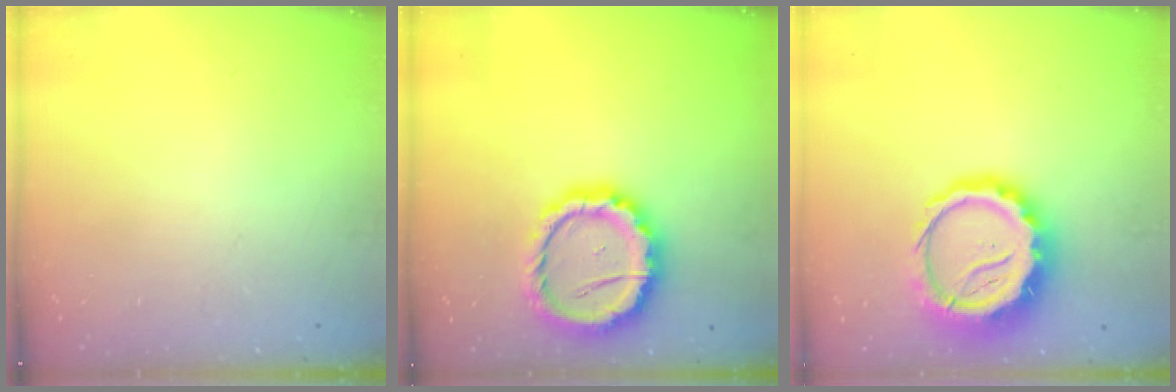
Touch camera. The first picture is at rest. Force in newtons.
{"total": 14.4, "press": 14.3, "slide": 1.2}
{"total": 14.9, "press": 14.4, "slide": 3.5}